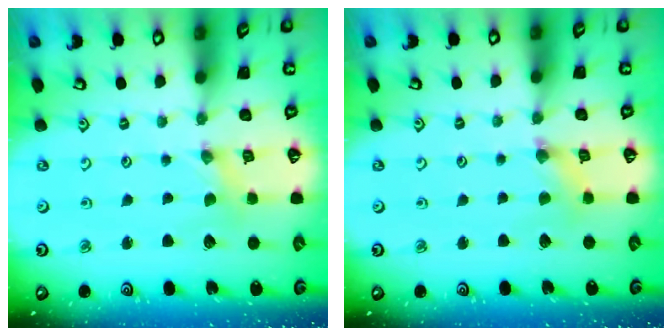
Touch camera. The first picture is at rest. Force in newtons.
{"total": 2.0, "press": 2.0, "slide": 0.4}